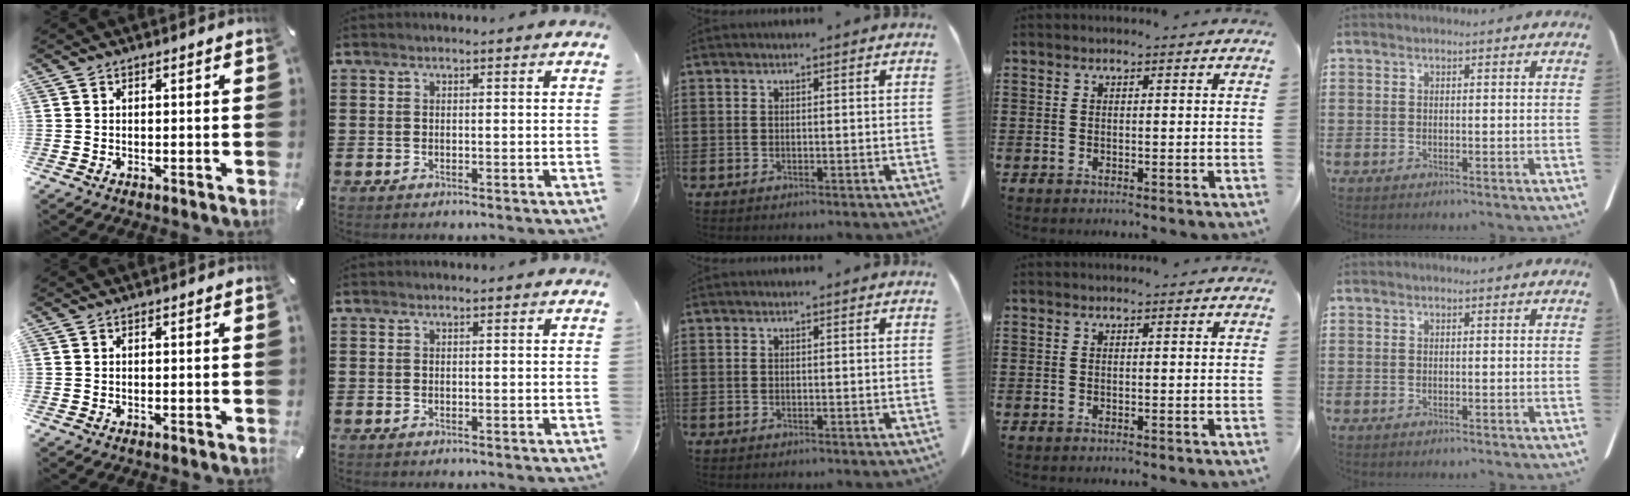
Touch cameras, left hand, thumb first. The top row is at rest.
{}